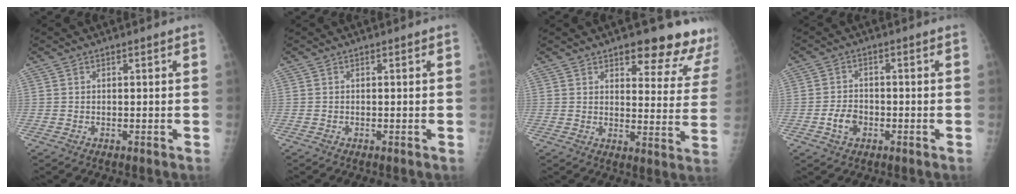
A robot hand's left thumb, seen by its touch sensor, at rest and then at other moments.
{"total": 0.0}
{"total": 15.5, "force": [11.8, 5.2, 8.6], "torque": [-0.059, -0.070, 0.132]}
{"total": 4.2, "force": [-1.6, 3.1, 2.4], "torque": [-0.033, 0.012, -0.029]}